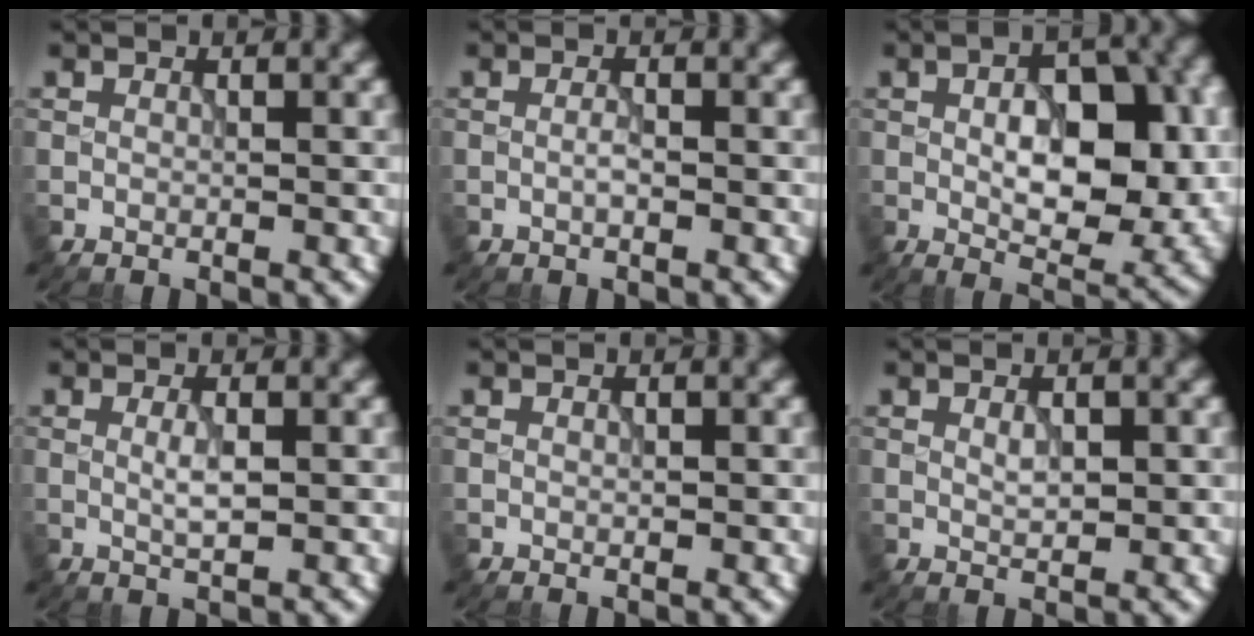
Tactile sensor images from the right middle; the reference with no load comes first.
{"total": 0.9, "force": [-0.2, 0.2, 0.9], "torque": [-0.018, 0.000, -0.005]}
{"total": 9.4, "force": [0.1, 4.9, 8.0], "torque": [-0.115, -0.003, 0.004]}
{"total": 1.6, "force": [0.1, 0.3, 1.6], "torque": [-0.031, 0.001, 0.002]}
{"total": 0.0}
{"total": 1.3, "force": [0.3, 0.5, 1.1], "torque": [-0.022, -0.002, 0.007]}